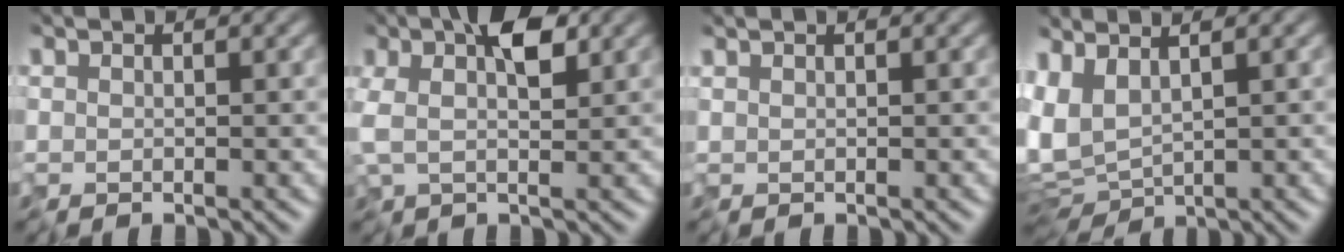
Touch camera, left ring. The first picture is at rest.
{"total": 5.4, "force": [1.3, 2.5, 4.6], "torque": [-0.088, 0.009, 0.012]}
{"total": 1.4, "force": [0.8, 0.6, 0.9], "torque": [-0.006, 0.011, -0.005]}
{"total": 4.9, "force": [1.0, 2.5, 4.1], "torque": [-0.099, 0.002, 0.017]}